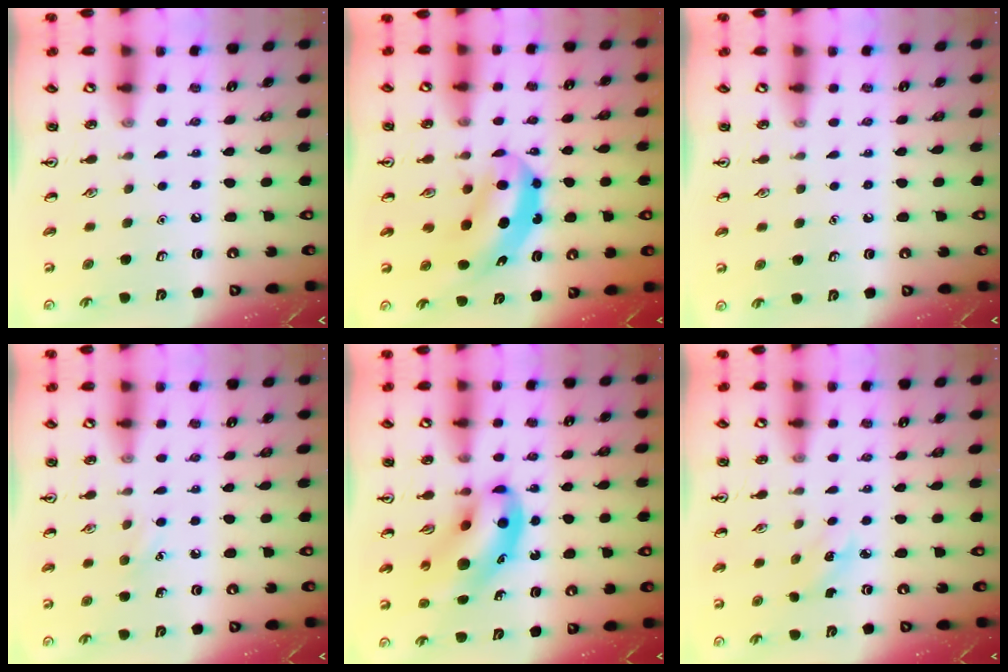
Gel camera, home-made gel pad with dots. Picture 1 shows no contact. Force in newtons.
{"total": 5.5, "press": 5.3, "slide": 1.4}
{"total": 0.0}
{"total": 5.1, "press": 4.8, "slide": 1.6}
{"total": 12.1, "press": 11.6, "slide": 3.3}
{"total": 2.5, "press": 2.4, "slide": 0.9}